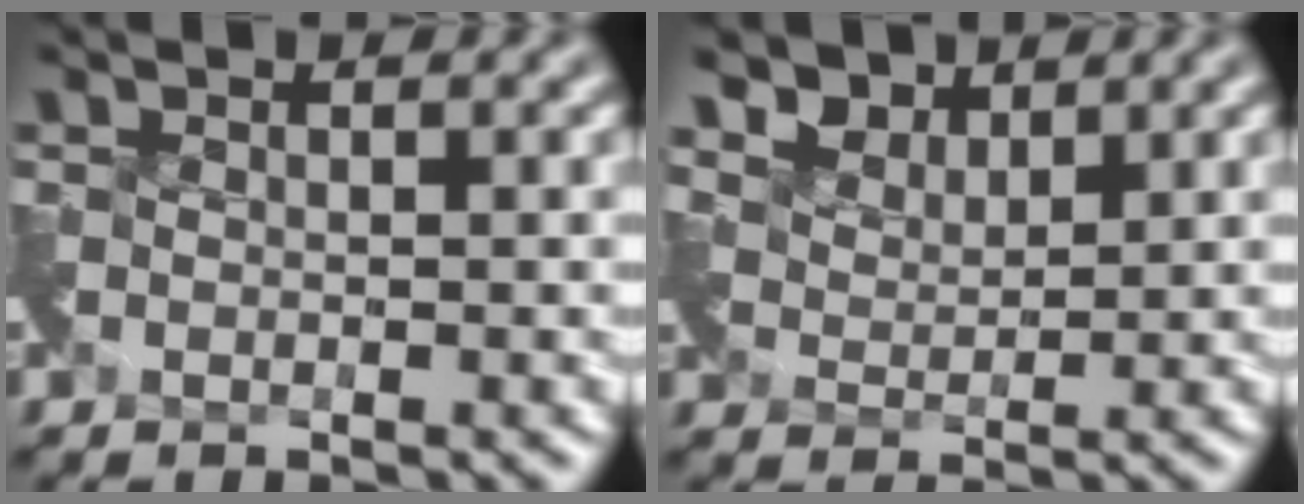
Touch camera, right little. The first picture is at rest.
{"total": 3.2, "force": [3.0, 1.2, -0.1], "torque": [-0.018, -0.006, 0.063]}